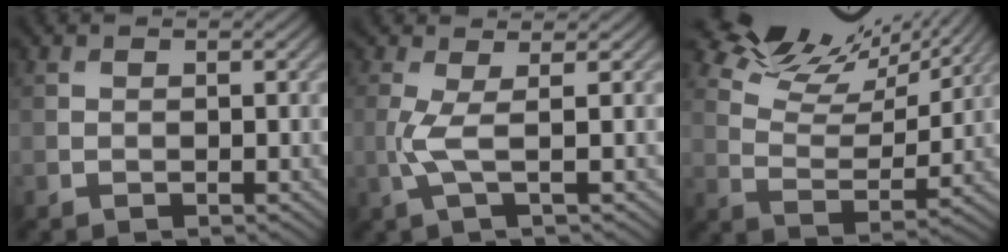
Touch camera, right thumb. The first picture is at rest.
{"total": 2.9, "force": [0.0, 0.0, 2.9], "torque": [-0.081, 0.006, -0.004]}
{"total": 12.8, "force": [10.1, 4.4, 6.4], "torque": [-0.136, 0.002, 0.158]}